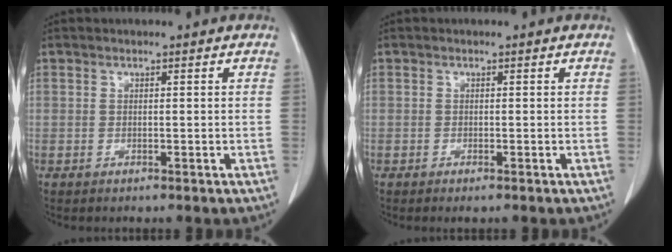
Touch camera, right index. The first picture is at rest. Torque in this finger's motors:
{"motor_torque": [0.10, -0.09, 0.00, 0.02]}